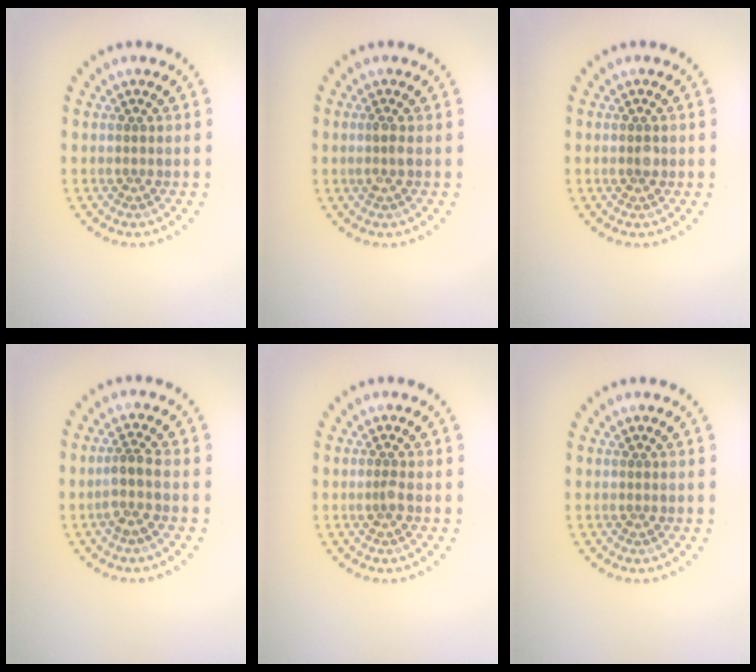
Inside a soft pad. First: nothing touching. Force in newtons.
{"total": 1.0, "press": 0.8, "slide": 0.6}
{"total": 0.9, "press": 0.9, "slide": 0.0}
{"total": 2.0, "press": 1.5, "slide": 1.3}
{"total": 0.8, "press": 0.5, "slide": 0.6}
{"total": 0.0}